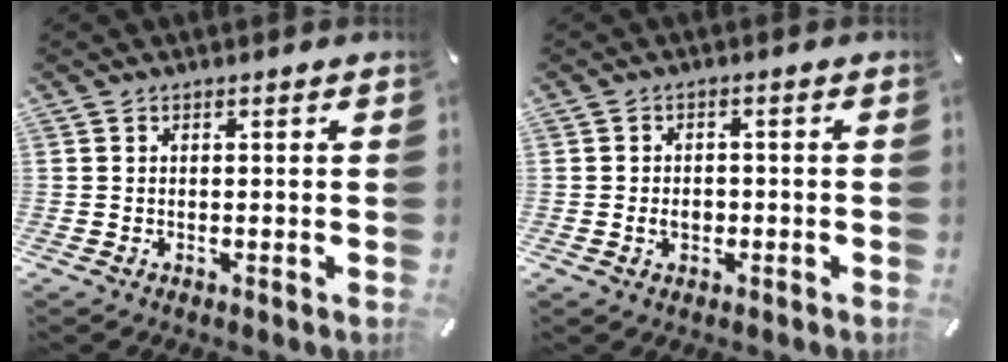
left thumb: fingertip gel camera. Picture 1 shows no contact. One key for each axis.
{"total": 3.5, "fx": -0.9, "fy": 2.6, "fz": 2.2, "tx": -0.032, "ty": 0.003, "tz": -0.019}